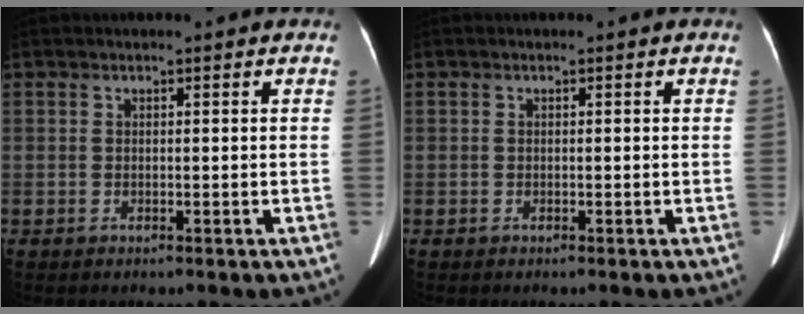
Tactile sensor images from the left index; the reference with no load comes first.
{"total": 0.0}